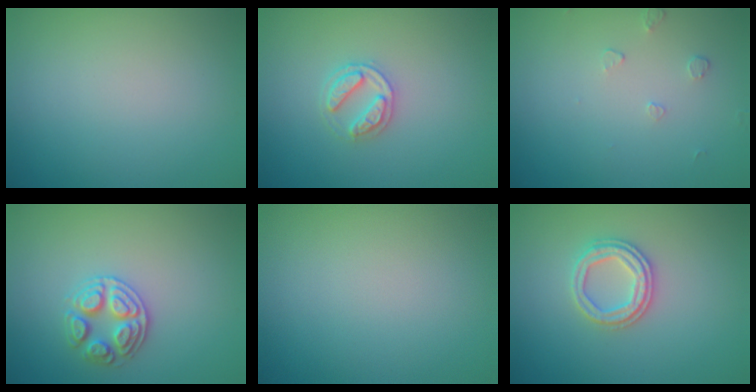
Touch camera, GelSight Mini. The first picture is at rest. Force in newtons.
{"total": 2.4, "press": 2.4, "slide": 0.4}
{"total": 0.6, "press": 0.4, "slide": 0.5}
{"total": 2.7, "press": 2.7, "slide": 0.5}
{"total": 0.0}
{"total": 2.6, "press": 2.5, "slide": 0.7}